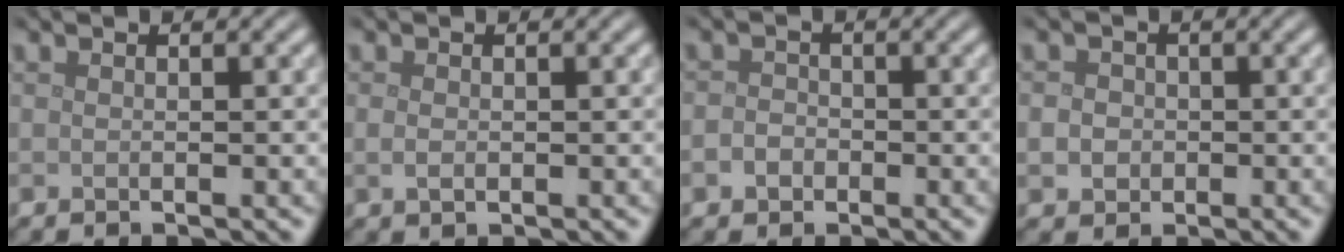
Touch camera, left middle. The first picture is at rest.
{"total": 1.0, "force": [-0.1, 0.6, 0.7], "torque": [-0.017, -0.003, 0.000]}
{"total": 1.6, "force": [-0.6, 1.4, 0.6], "torque": [0.000, -0.002, -0.016]}
{"total": 2.6, "force": [-0.1, 2.4, 1.1], "torque": [-0.006, 0.006, -0.012]}